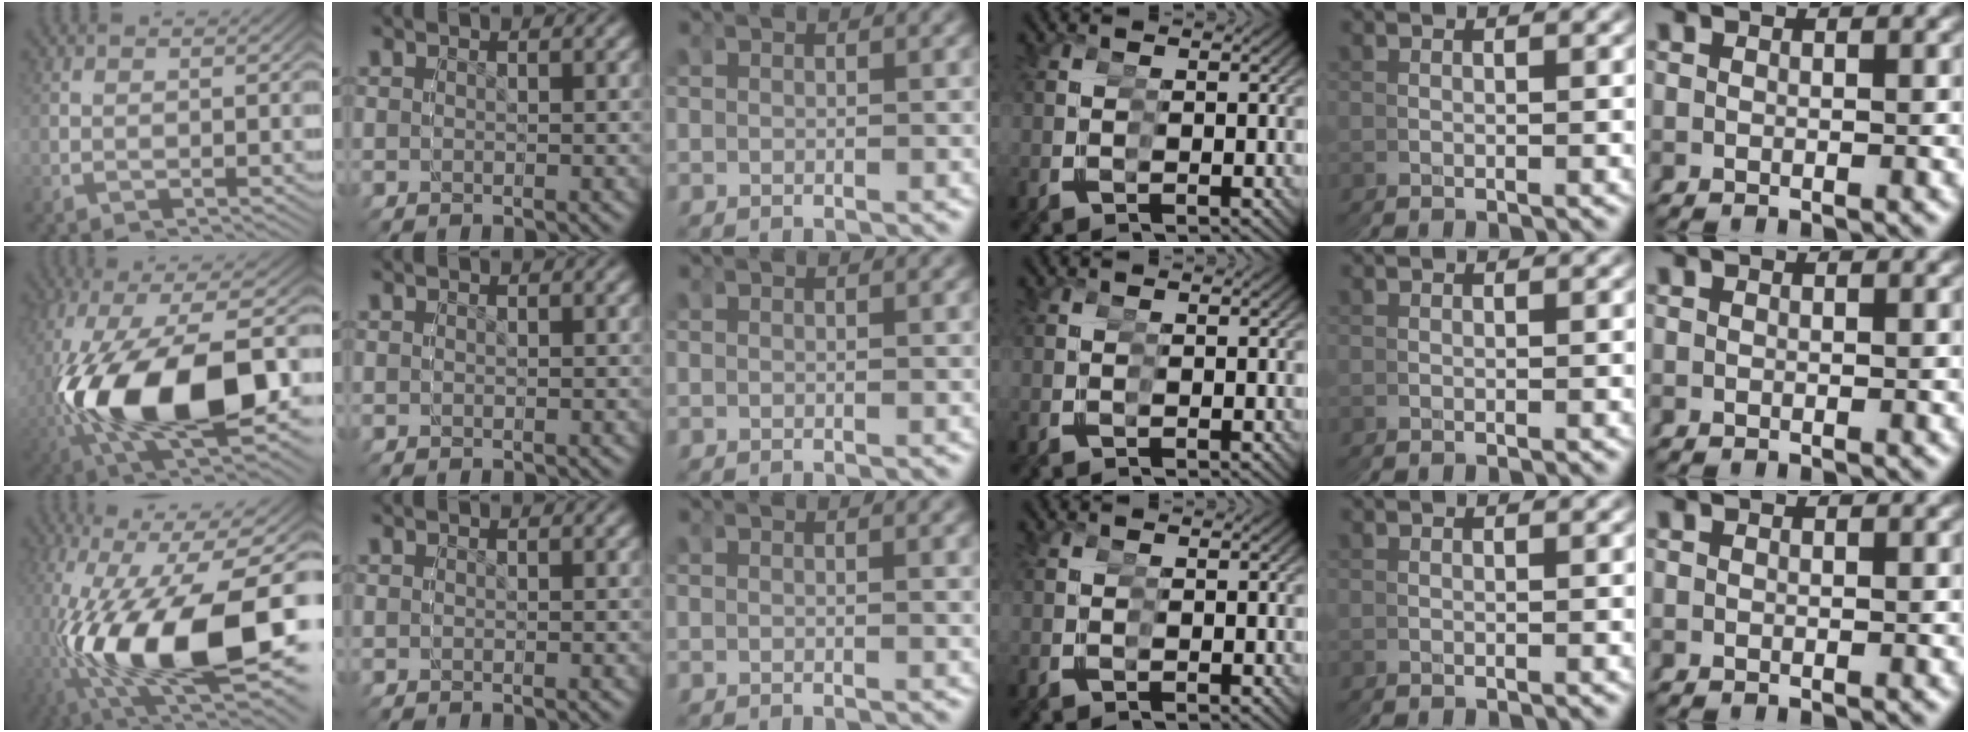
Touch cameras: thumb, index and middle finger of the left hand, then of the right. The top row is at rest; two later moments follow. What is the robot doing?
{"motion": "grasp_and_lifting", "object": "legos"}